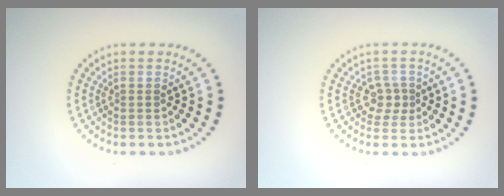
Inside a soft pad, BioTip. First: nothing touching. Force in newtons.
{"total": 1.7, "press": 1.3, "slide": 1.1}